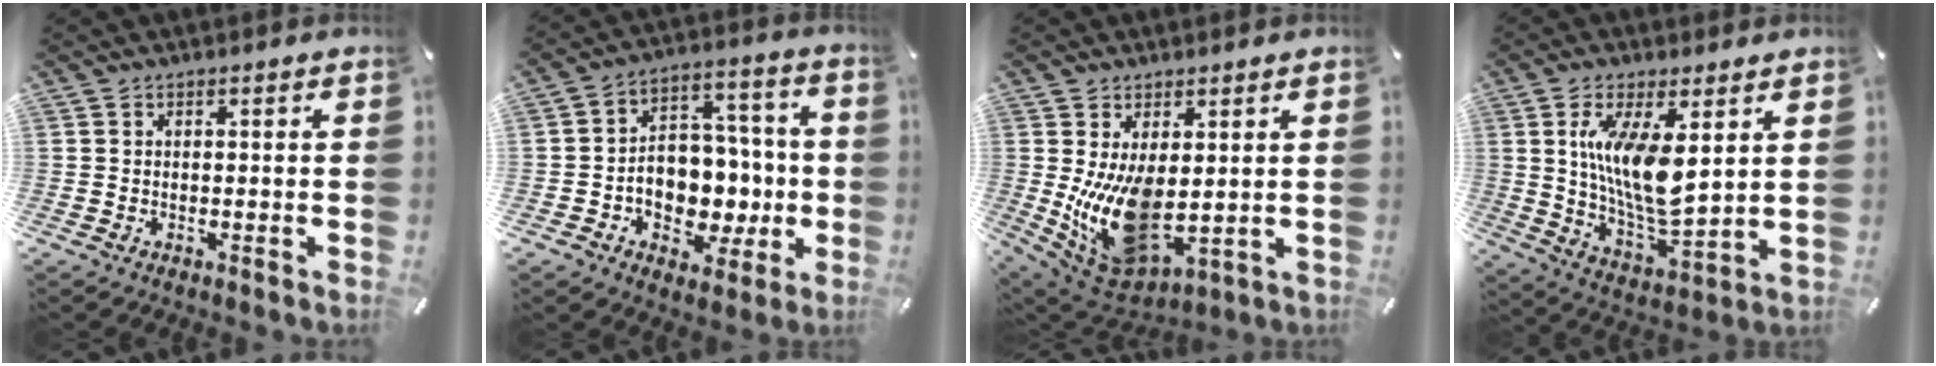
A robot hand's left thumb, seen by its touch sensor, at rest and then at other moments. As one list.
[{"total": 11.0, "force": [-2.2, 9.2, 5.7], "torque": [-0.073, 0.007, -0.030]}, {"total": 14.3, "force": [0.9, 8.3, 11.6], "torque": [-0.238, -0.027, 0.028]}, {"total": 13.4, "force": [4.3, 5.2, 11.6], "torque": [-0.231, -0.029, 0.070]}]